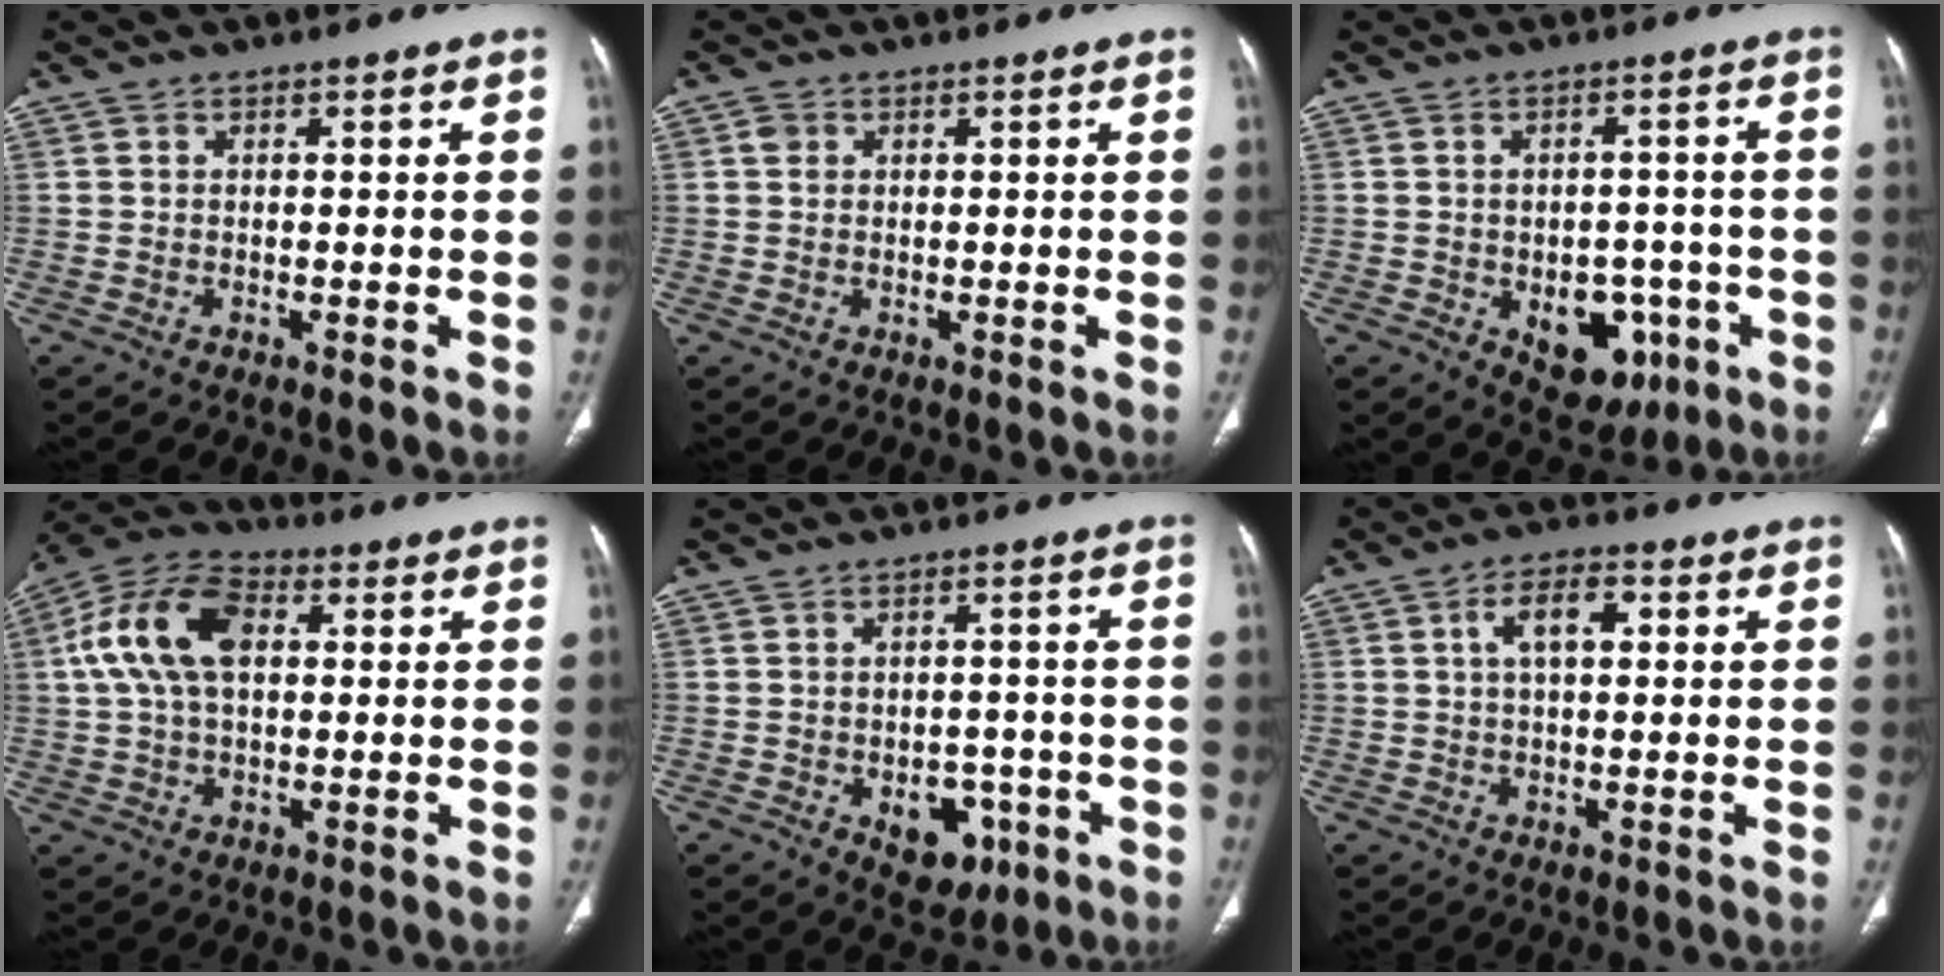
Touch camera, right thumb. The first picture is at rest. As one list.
[{"total": 1.4, "force": [0.5, 1.1, 0.6], "torque": [-0.007, 0.002, 0.008]}, {"total": 10.9, "force": [-3.7, 7.3, 7.2], "torque": [-0.055, 0.021, -0.033]}, {"total": 13.7, "force": [2.7, 8.2, 10.7], "torque": [-0.213, 0.026, 0.044]}, {"total": 8.0, "force": [-3.0, 5.5, 4.9], "torque": [-0.031, 0.018, -0.027]}, {"total": 6.1, "force": [1.5, 3.1, 5.0], "torque": [-0.085, 0.013, 0.024]}]